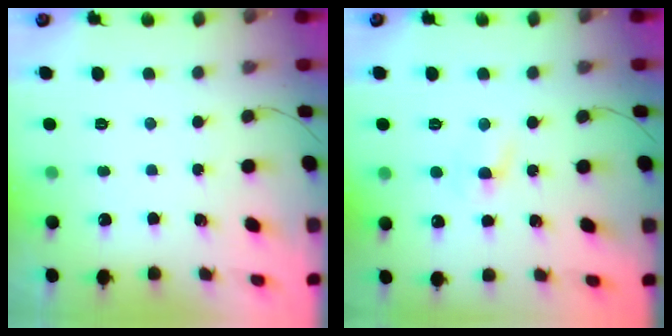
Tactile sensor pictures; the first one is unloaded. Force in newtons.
{"total": 2.6, "press": 2.4, "slide": 1.1}